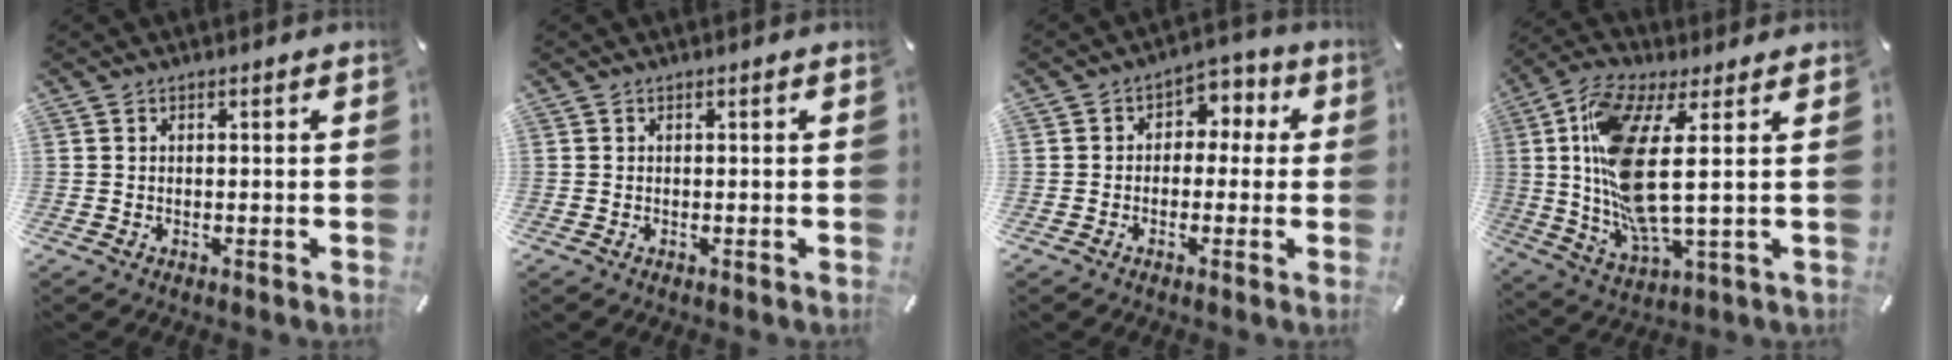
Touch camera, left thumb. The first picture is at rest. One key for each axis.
{"total": 0.0}
{"total": 5.4, "fx": -1.2, "fy": 4.6, "fz": 2.5, "tx": -0.026, "ty": 0.016, "tz": -0.030}
{"total": 15.6, "fx": 3.0, "fy": 4.0, "fz": 14.8, "tx": -0.308, "ty": -0.027, "tz": 0.044}